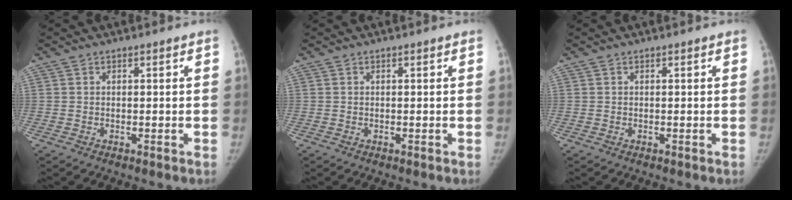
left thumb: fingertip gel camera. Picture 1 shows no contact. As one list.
[{"total": 0.0}, {"total": 0.0}]